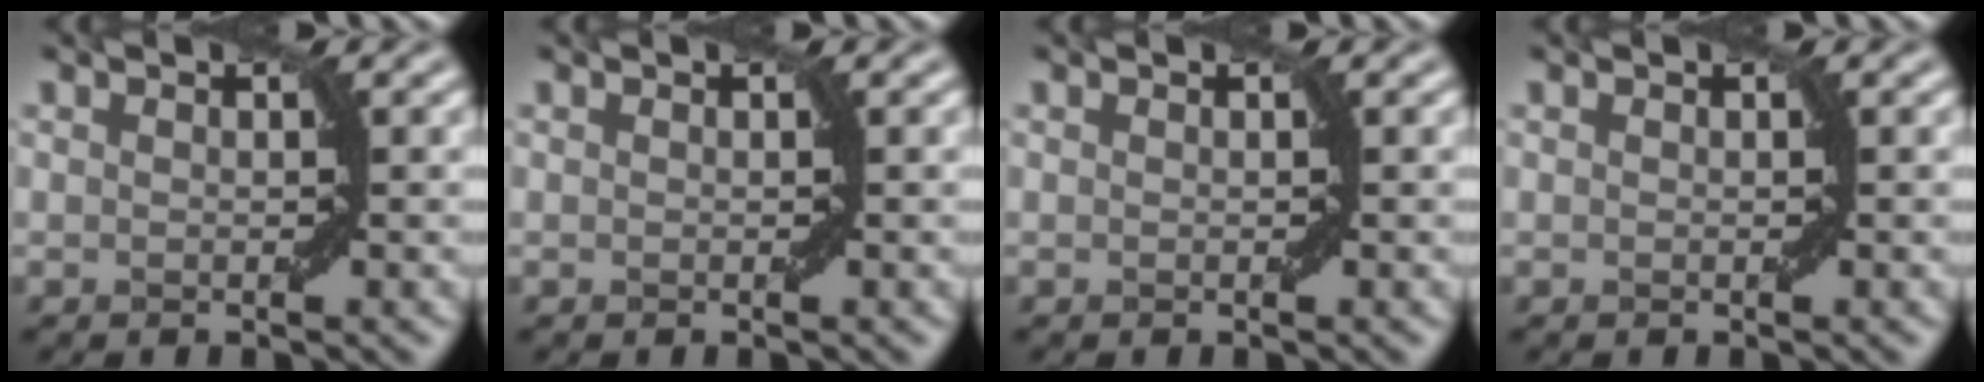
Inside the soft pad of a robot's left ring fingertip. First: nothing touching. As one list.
[{"total": 0.0}, {"total": 0.0}, {"total": 0.0}]